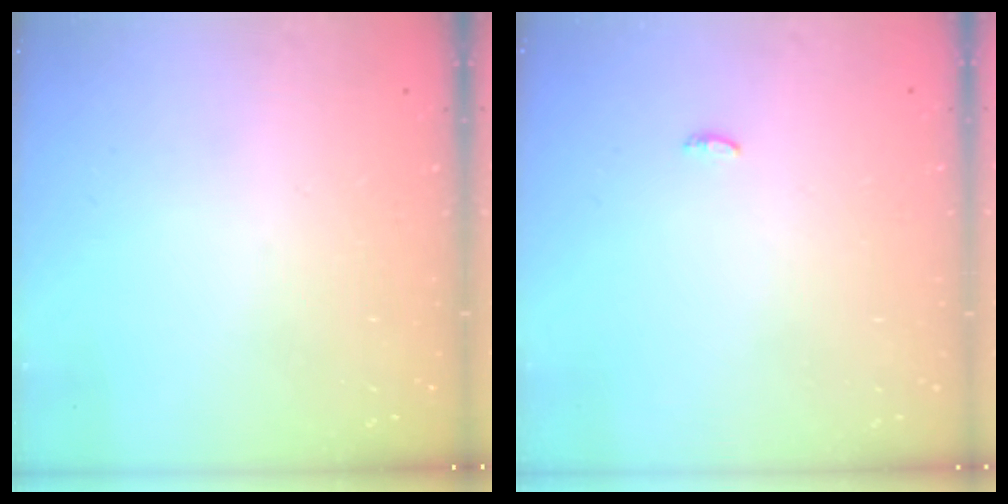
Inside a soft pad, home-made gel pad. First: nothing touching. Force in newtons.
{"total": 3.4, "press": 3.3, "slide": 1.0}